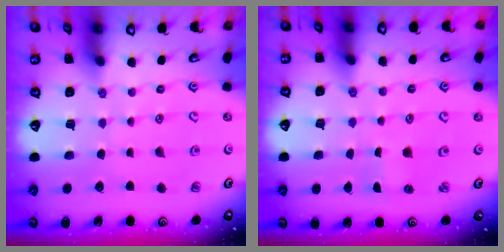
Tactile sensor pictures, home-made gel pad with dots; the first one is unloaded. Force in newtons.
{"total": 0.0}